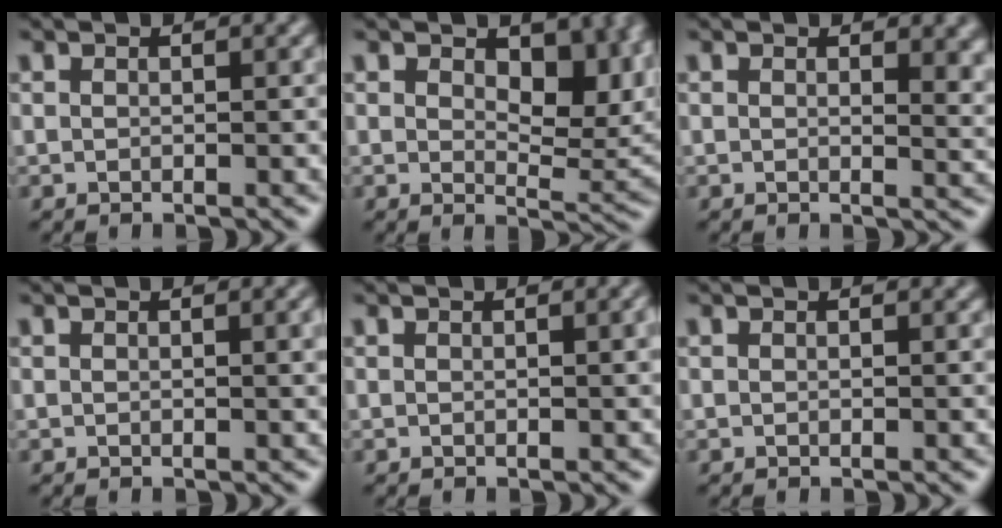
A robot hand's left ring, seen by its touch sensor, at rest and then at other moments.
{"total": 7.9, "force": [2.3, 4.3, 6.2], "torque": [-0.089, -0.012, 0.036]}
{"total": 3.2, "force": [1.2, 1.6, 2.5], "torque": [-0.024, -0.006, 0.019]}
{"total": 1.3, "force": [0.4, 0.3, 1.2], "torque": [-0.013, 0.002, 0.005]}
{"total": 1.3, "force": [0.3, 0.3, 1.2], "torque": [-0.014, 0.003, 0.003]}
{"total": 0.0}